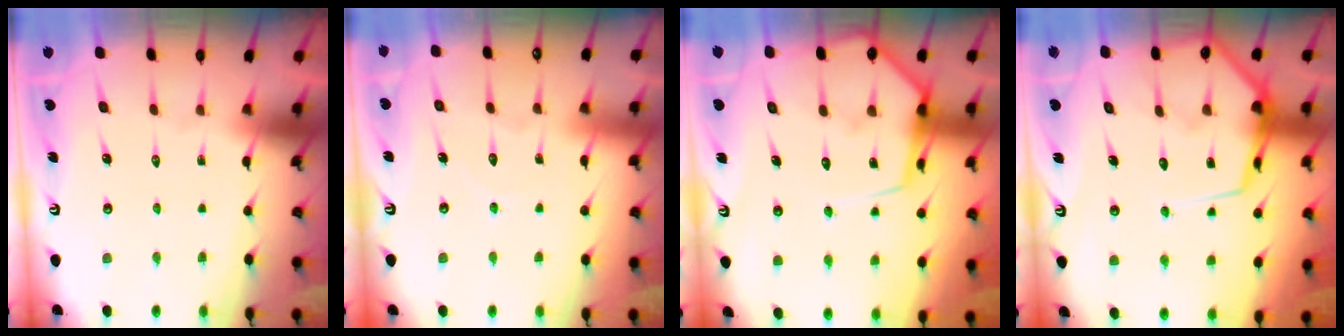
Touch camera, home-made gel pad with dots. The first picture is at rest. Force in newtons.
{"total": 5.5, "press": 5.4, "slide": 0.5}
{"total": 12.0, "press": 11.9, "slide": 1.3}
{"total": 13.1, "press": 13.0, "slide": 1.3}